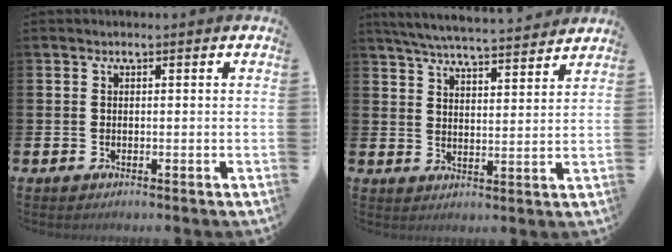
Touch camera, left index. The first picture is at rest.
{"total": 6.0, "force": [5.9, 0.2, 1.3], "torque": [-0.043, -0.039, 0.103]}